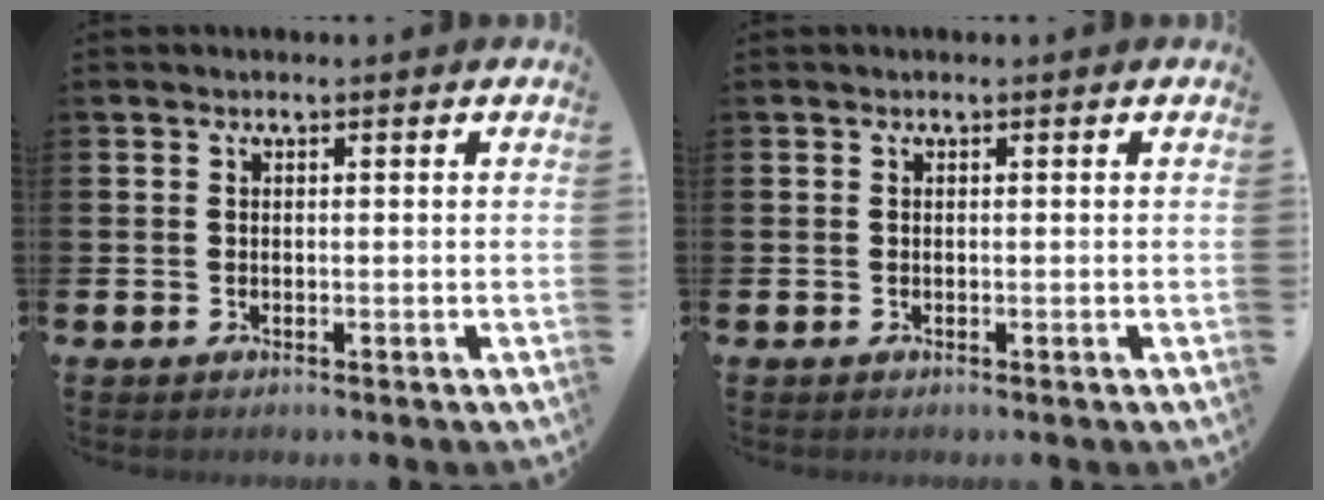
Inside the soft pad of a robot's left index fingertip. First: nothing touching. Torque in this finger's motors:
{"motor_torque": [0.00, 0.00, 0.00, 0.00]}